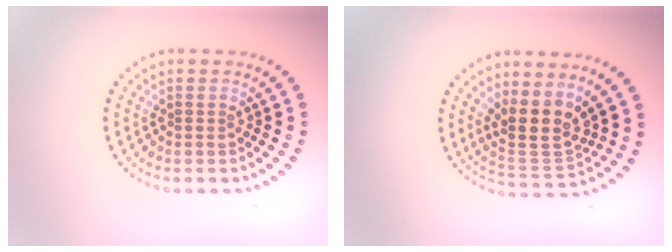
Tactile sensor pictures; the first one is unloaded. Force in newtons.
{"total": 3.8, "press": 3.1, "slide": 2.2}